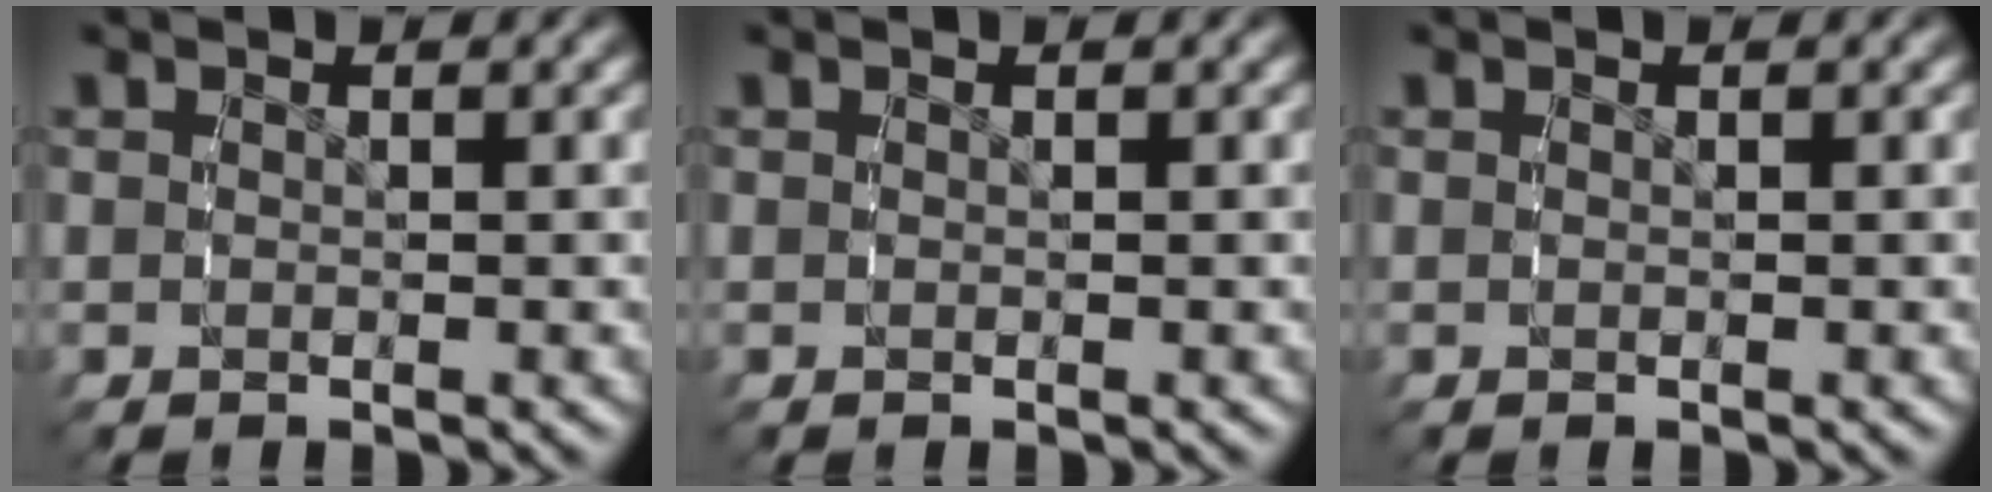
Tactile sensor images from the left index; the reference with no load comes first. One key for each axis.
{"total": 0.0}
{"total": 0.0}